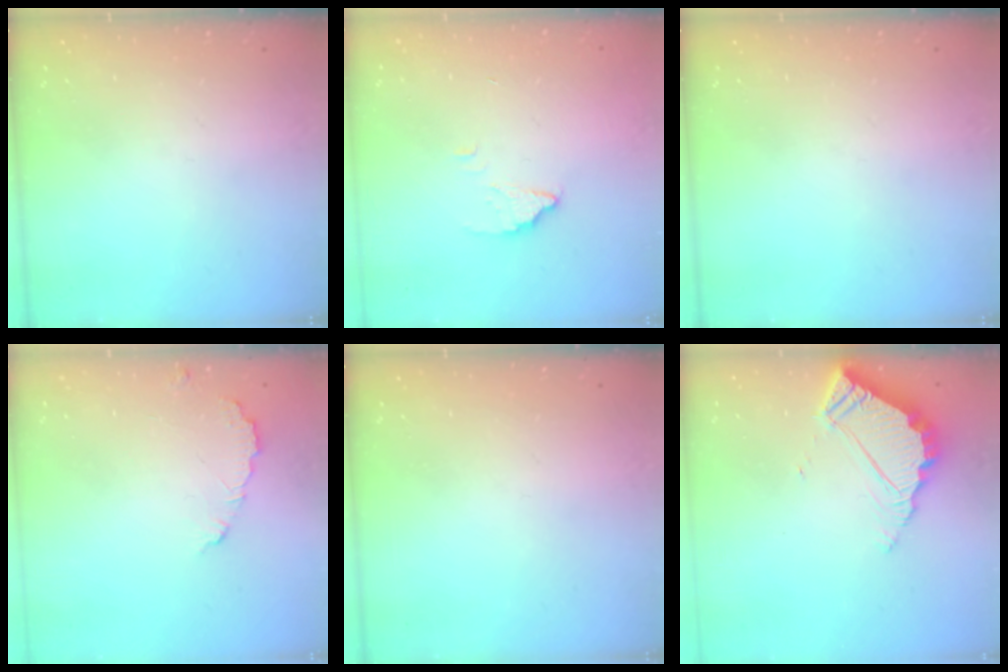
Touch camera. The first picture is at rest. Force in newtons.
{"total": 2.6, "press": 2.6, "slide": 0.2}
{"total": 0.0}
{"total": 3.9, "press": 3.9, "slide": 0.3}
{"total": 0.0}
{"total": 5.8, "press": 5.8, "slide": 0.4}